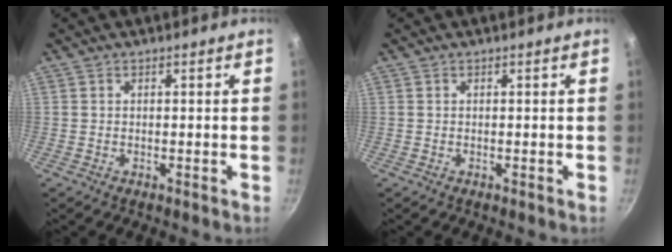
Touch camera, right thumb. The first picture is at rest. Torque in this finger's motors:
{"motor_torque": [0.00, 0.00, 0.00, 0.00, 0.00]}